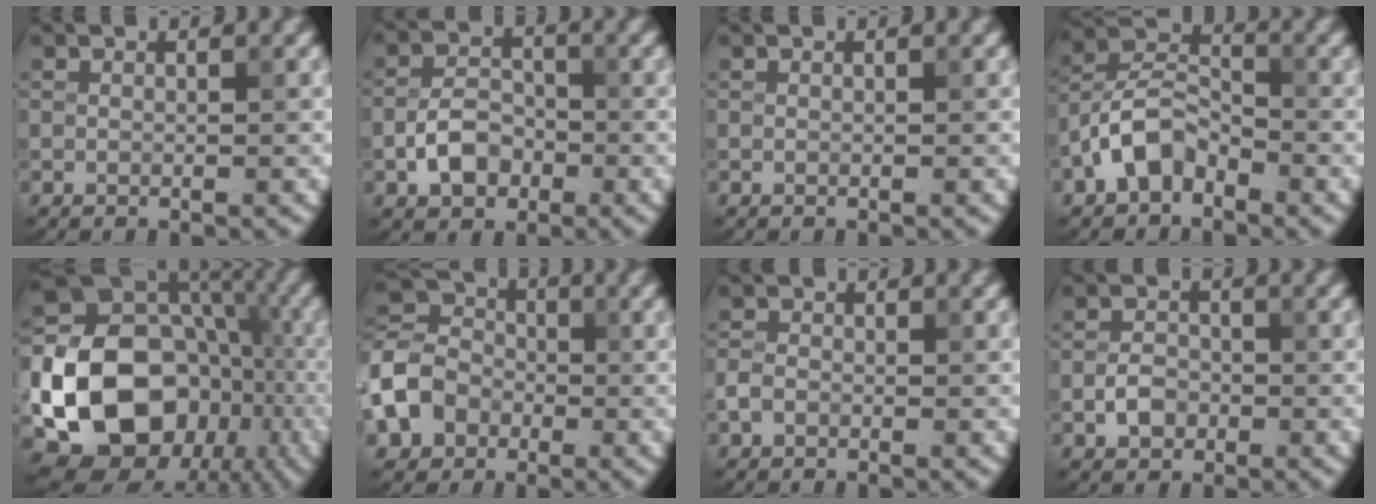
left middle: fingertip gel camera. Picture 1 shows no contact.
{"total": 3.7, "force": [-1.5, 2.5, 2.2], "torque": [-0.035, 0.006, -0.031]}
{"total": 0.0}
{"total": 4.6, "force": [-2.7, 2.6, 2.6], "torque": [-0.050, 0.015, -0.061]}
{"total": 19.4, "force": [-5.4, 15.6, 10.2], "torque": [-0.176, -0.016, -0.097]}
{"total": 6.5, "force": [-2.5, 5.2, 3.0], "torque": [-0.075, 0.007, -0.069]}
{"total": 1.4, "force": [-0.7, 1.1, 0.6], "torque": [-0.010, 0.002, -0.018]}
{"total": 2.2, "force": [-0.9, 1.6, 1.2], "torque": [-0.020, 0.004, -0.021]}